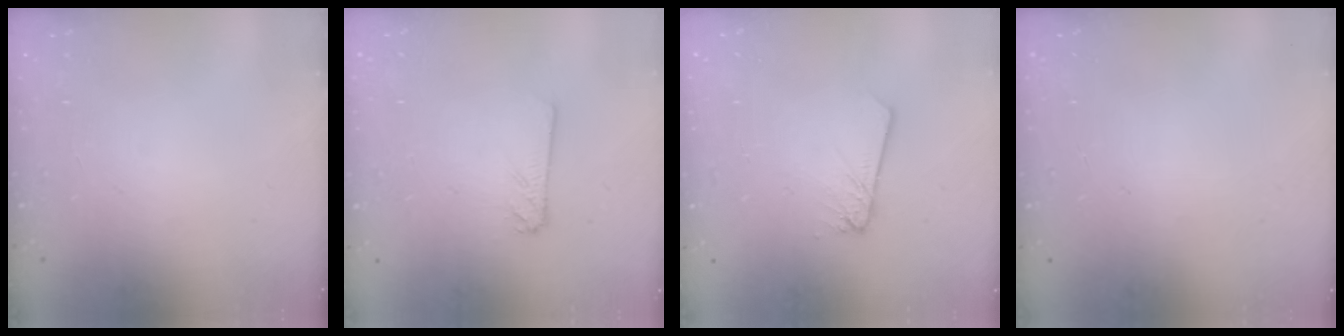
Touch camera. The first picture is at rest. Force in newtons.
{"total": 2.4, "press": 2.4, "slide": 0.2}
{"total": 1.5, "press": 1.4, "slide": 0.1}
{"total": 0.0}